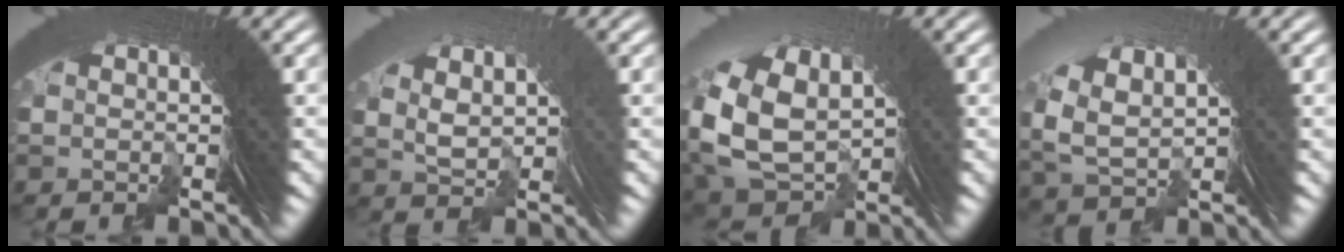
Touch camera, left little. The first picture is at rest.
{"total": 1.9, "force": [0.5, 0.5, 1.8], "torque": [-0.027, 0.007, 0.021]}
{"total": 6.3, "force": [-0.6, 4.6, 4.3], "torque": [-0.111, -0.029, 0.012]}
{"total": 2.9, "force": [0.6, 2.1, 2.0], "torque": [-0.057, -0.002, 0.025]}